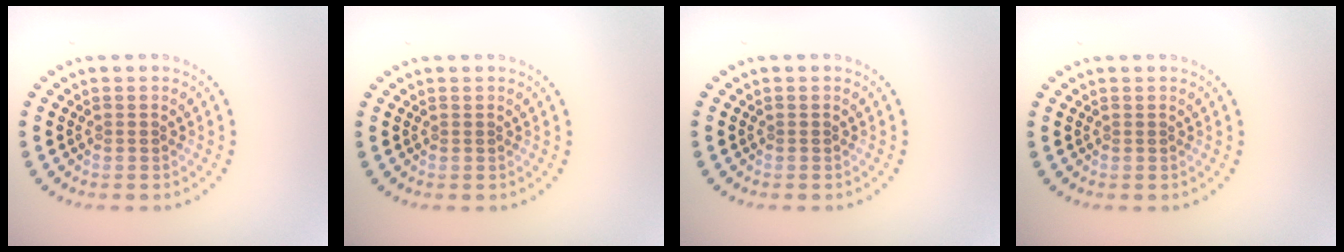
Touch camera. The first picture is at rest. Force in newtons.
{"total": 0.0}
{"total": 0.0}
{"total": 0.0}